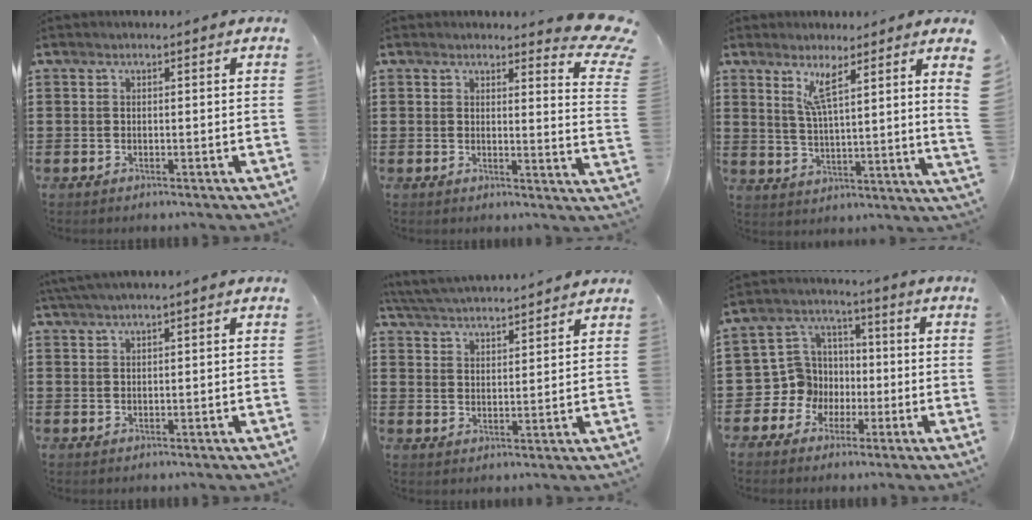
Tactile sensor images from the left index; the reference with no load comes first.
{"total": 4.8, "force": [4.1, 0.5, 2.5], "torque": [-0.033, -0.024, 0.066]}
{"total": 6.7, "force": [4.7, -0.1, 4.9], "torque": [-0.097, -0.019, 0.077]}
{"total": 1.6, "force": [1.3, -0.3, 0.9], "torque": [-0.017, -0.001, 0.024]}
{"total": 4.6, "force": [4.6, -0.2, 0.5], "torque": [-0.029, -0.024, 0.080]}
{"total": 7.7, "force": [-1.3, 7.5, 1.1], "torque": [-0.070, 0.002, -0.025]}